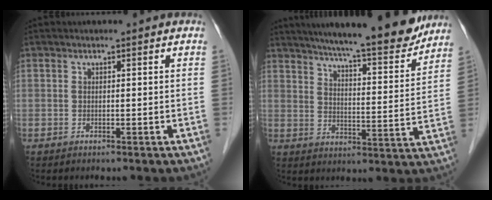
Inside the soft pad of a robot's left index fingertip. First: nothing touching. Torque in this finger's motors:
{"motor_torque": [0.42, -0.70, 0.67, 0.13]}